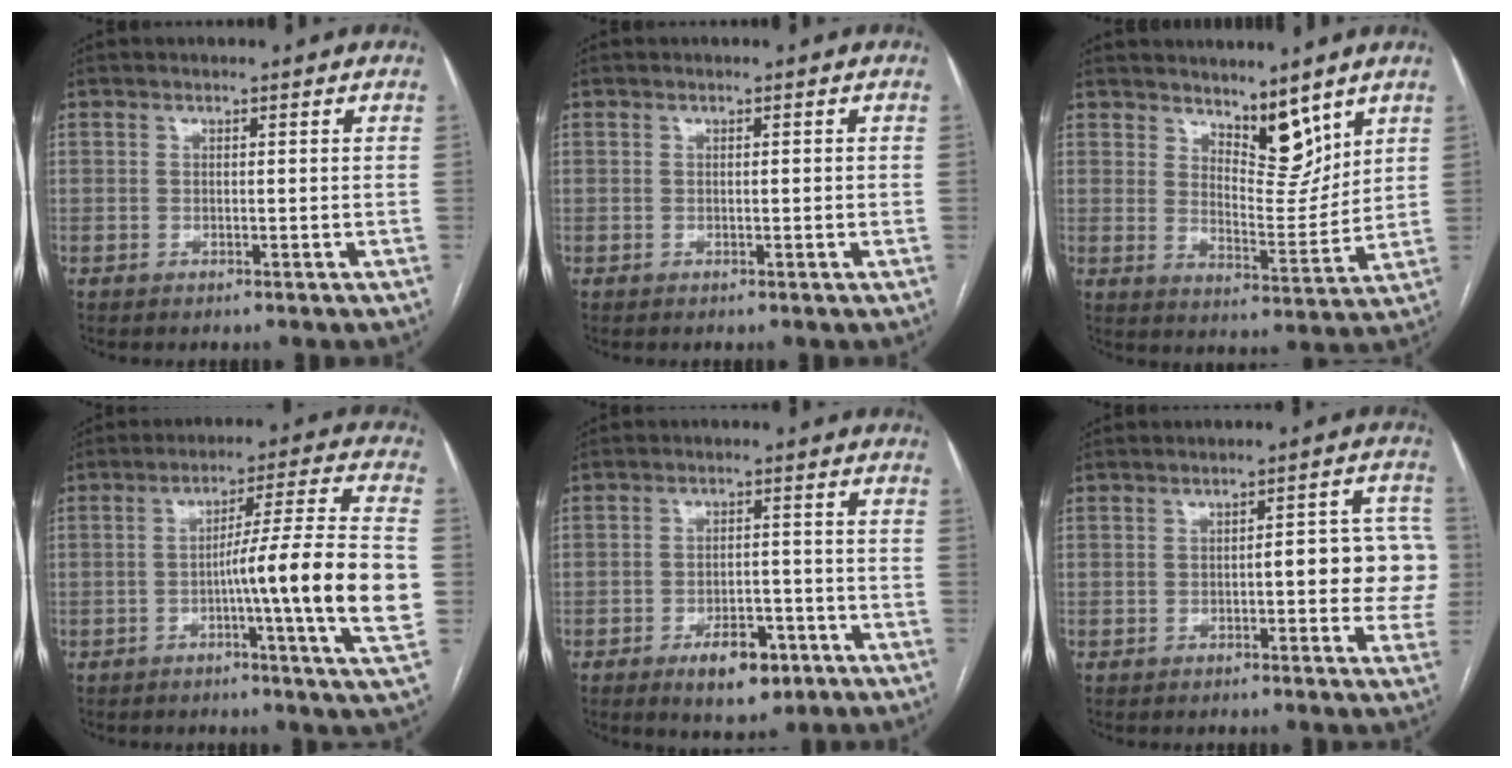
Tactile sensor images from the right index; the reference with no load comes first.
{"total": 0.5, "force": [0.0, 0.1, 0.5], "torque": [-0.009, 0.000, 0.002]}
{"total": 7.6, "force": [5.7, 2.8, 4.3], "torque": [-0.063, -0.012, 0.101]}
{"total": 15.6, "force": [-2.8, -1.3, 15.2], "torque": [-0.229, 0.001, -0.050]}
{"total": 7.4, "force": [-4.1, 3.4, 5.1], "torque": [-0.073, 0.001, -0.057]}
{"total": 9.5, "force": [-0.6, 3.0, 9.0], "torque": [-0.089, 0.028, -0.010]}